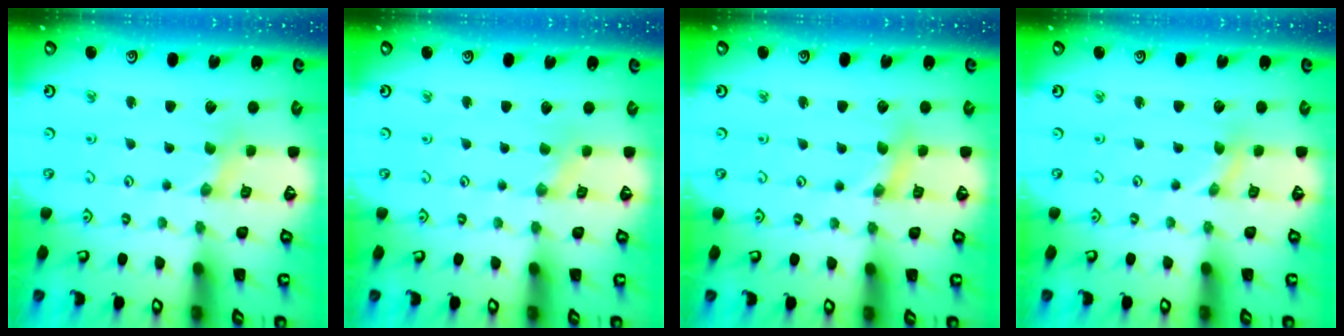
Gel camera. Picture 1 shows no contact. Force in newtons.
{"total": 0.0}
{"total": 1.7, "press": 1.7, "slide": 0.2}
{"total": 0.0}